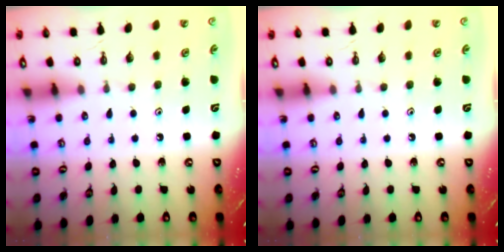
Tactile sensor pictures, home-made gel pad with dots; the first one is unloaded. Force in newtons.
{"total": 0.0}